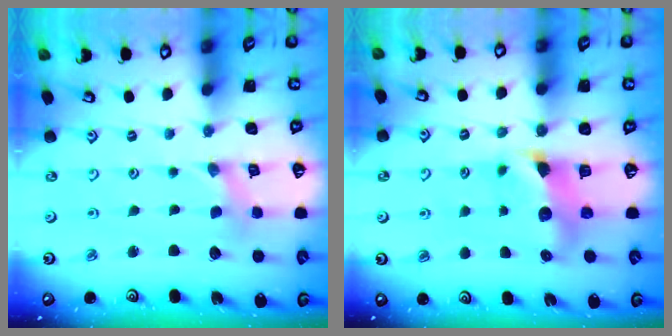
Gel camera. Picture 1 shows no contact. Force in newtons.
{"total": 7.3, "press": 7.2, "slide": 0.7}